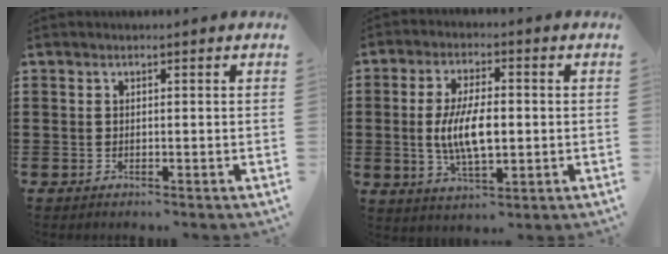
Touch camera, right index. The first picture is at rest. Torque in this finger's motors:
{"motor_torque": [1.17, -0.36, 1.05, 0.21]}